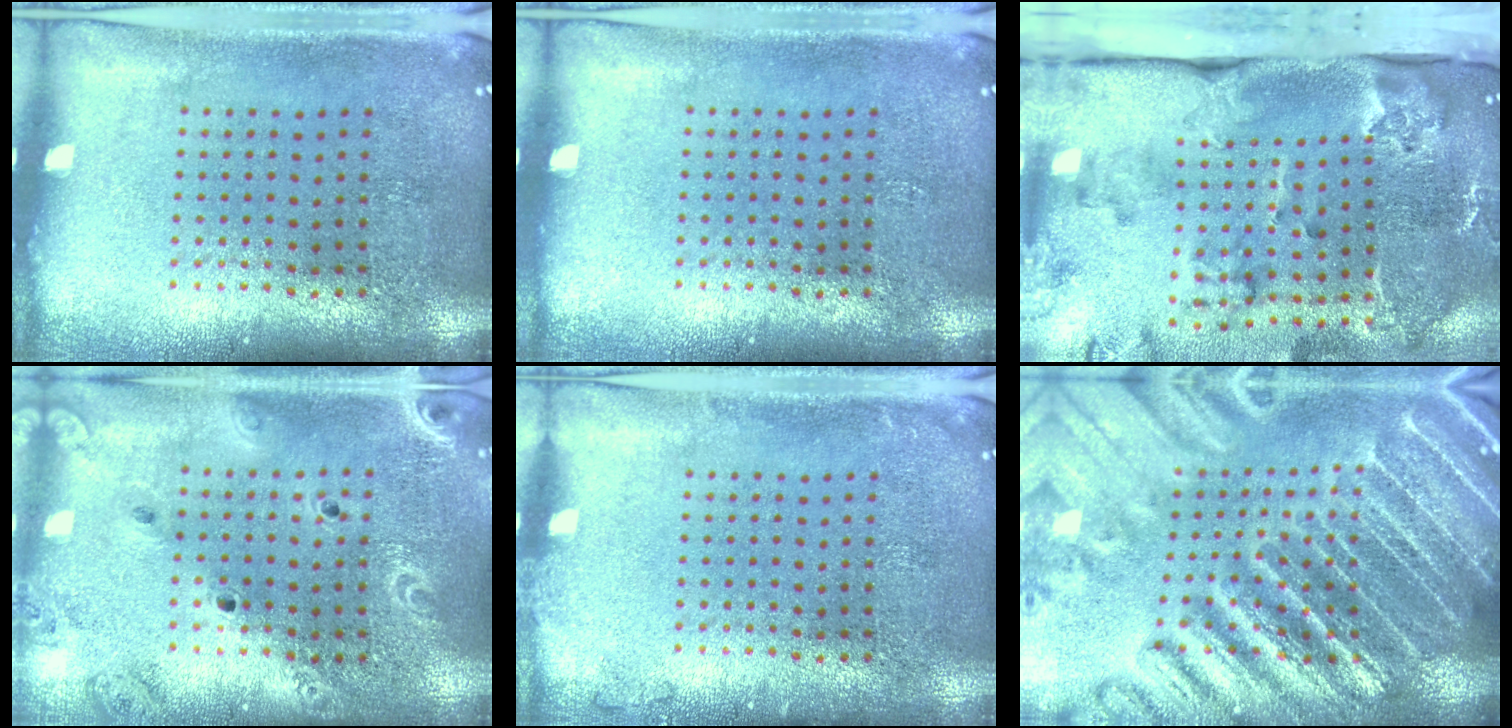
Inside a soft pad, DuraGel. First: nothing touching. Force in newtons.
{"total": 0.0}
{"total": 3.9, "press": 2.7, "slide": 2.8}
{"total": 2.0, "press": 1.9, "slide": 0.7}
{"total": 0.8, "press": 0.7, "slide": 0.2}
{"total": 4.9, "press": 4.4, "slide": 2.1}